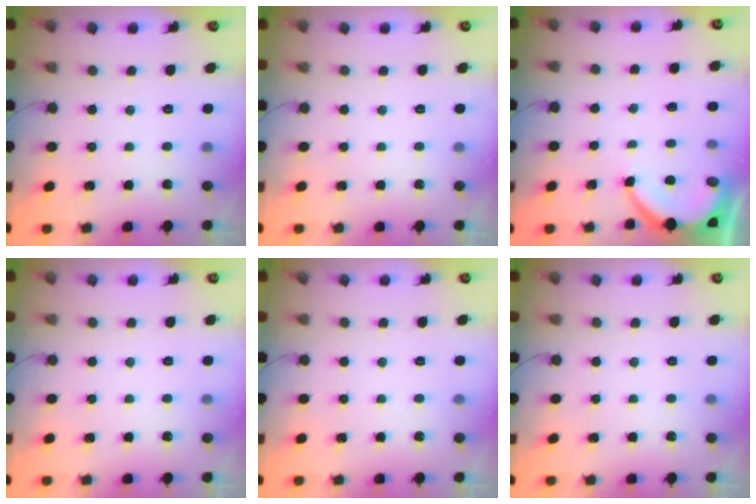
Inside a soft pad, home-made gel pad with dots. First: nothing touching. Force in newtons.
{"total": 0.0}
{"total": 5.0, "press": 4.9, "slide": 0.5}
{"total": 0.0}
{"total": 0.0}
{"total": 0.0}